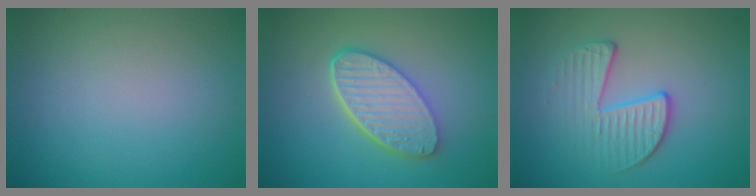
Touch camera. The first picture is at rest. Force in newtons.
{"total": 5.8, "press": 4.5, "slide": 3.6}
{"total": 3.5, "press": 2.8, "slide": 2.1}